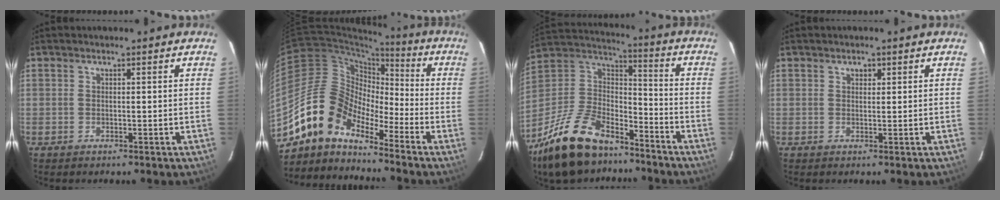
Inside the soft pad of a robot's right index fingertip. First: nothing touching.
{"total": 13.0, "force": [-10.5, 5.5, 5.4], "torque": [-0.091, 0.021, -0.213]}
{"total": 24.7, "force": [-17.9, 10.9, 13.0], "torque": [-0.278, 0.001, -0.299]}
{"total": 1.1, "force": [0.7, 0.9, 0.4], "torque": [-0.003, 0.004, 0.011]}